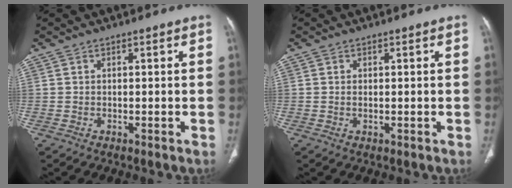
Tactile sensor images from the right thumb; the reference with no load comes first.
{"total": 0.6, "force": [0.1, 0.3, 0.5], "torque": [-0.015, 0.000, 0.004]}